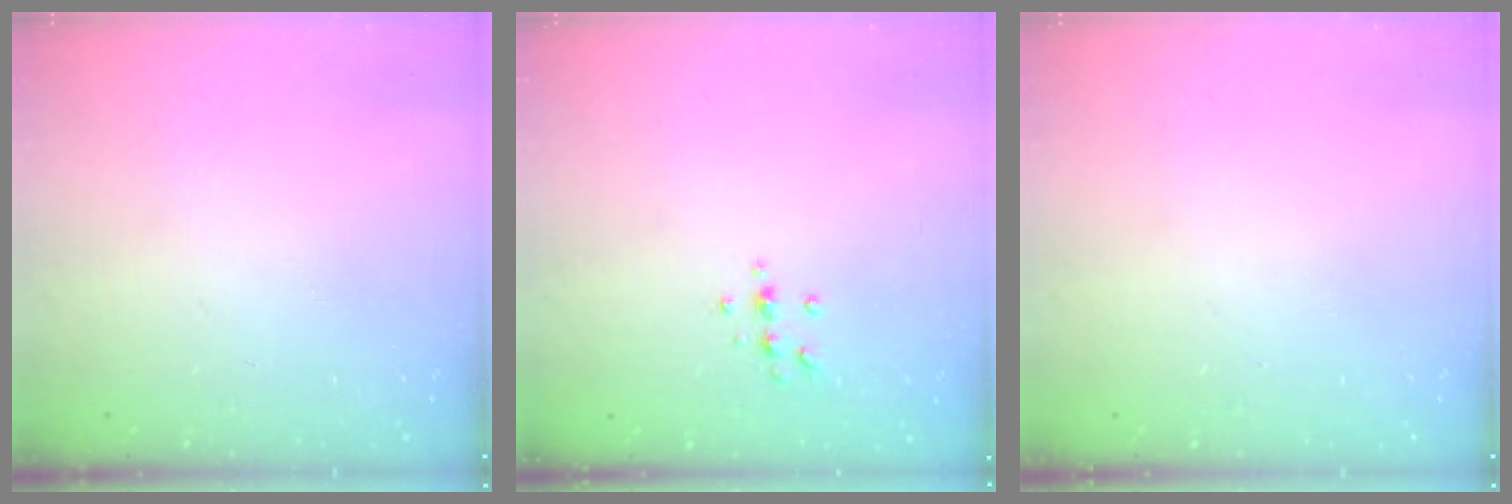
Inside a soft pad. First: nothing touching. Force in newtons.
{"total": 4.9, "press": 4.8, "slide": 1.2}
{"total": 0.0}